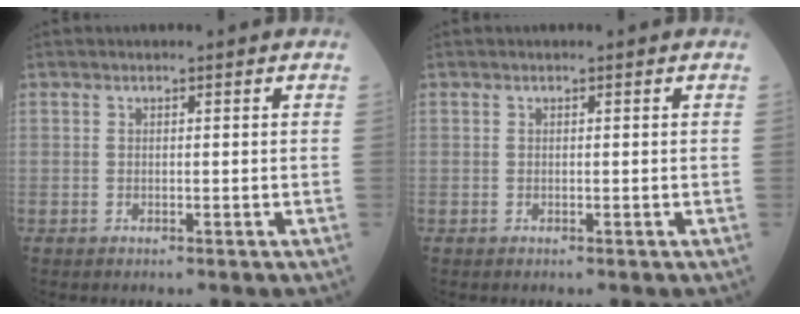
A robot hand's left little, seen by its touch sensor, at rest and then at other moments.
{"total": 0.0}